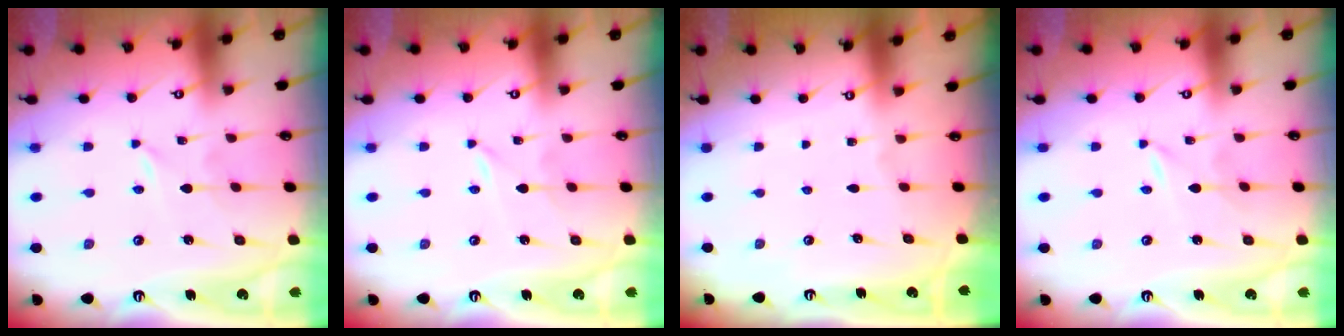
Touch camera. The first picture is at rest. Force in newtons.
{"total": 0.0}
{"total": 0.0}
{"total": 0.0}